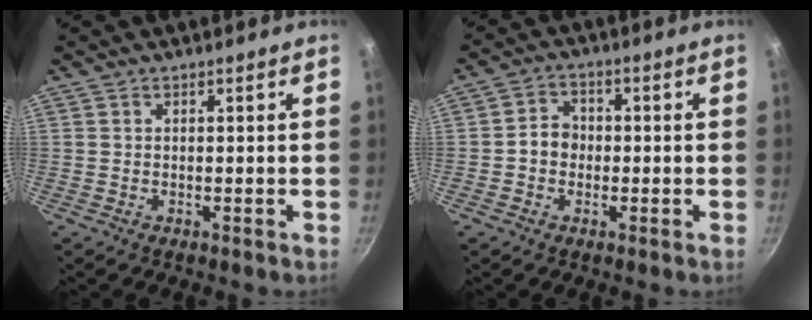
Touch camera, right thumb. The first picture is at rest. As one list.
[{"total": 5.7, "force": [-0.8, 4.9, 2.9], "torque": [-0.020, 0.017, -0.024]}]